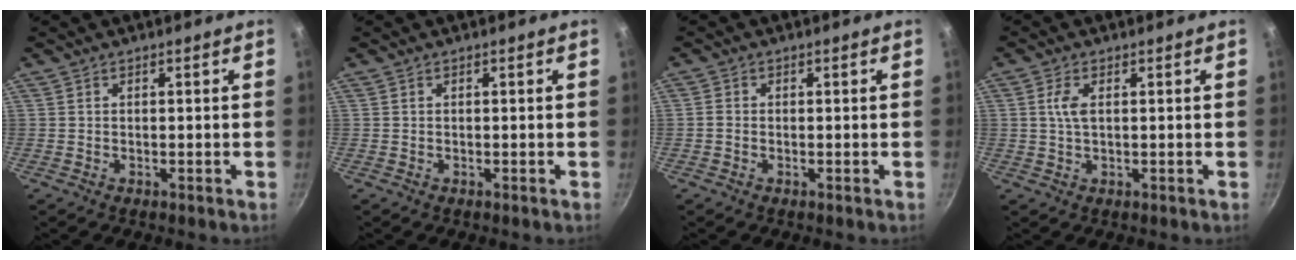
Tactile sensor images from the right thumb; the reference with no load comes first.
{"total": 0.0}
{"total": 1.0, "force": [-0.3, 0.9, 0.4], "torque": [-0.008, 0.002, -0.008]}
{"total": 3.0, "force": [0.7, 1.4, 2.6], "torque": [-0.058, 0.004, 0.014]}